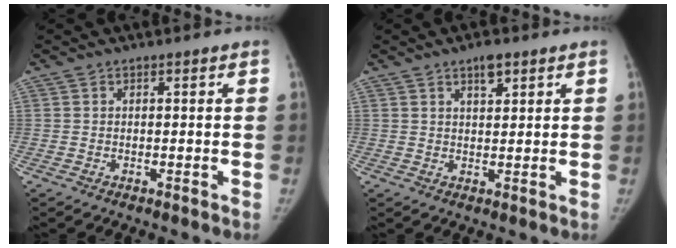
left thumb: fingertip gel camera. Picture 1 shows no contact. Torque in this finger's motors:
{"motor_torque": [0.72, 0.19, 0.39, -0.91, 0.13]}